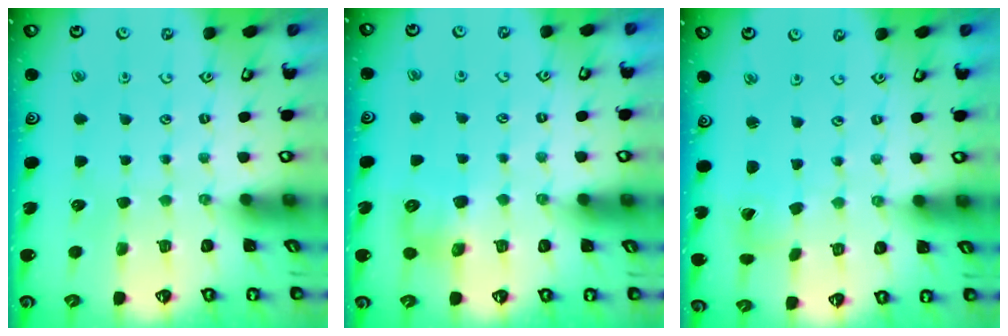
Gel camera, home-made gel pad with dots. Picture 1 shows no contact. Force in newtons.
{"total": 6.5, "press": 6.5, "slide": 0.5}
{"total": 0.5, "press": 0.5, "slide": 0.0}